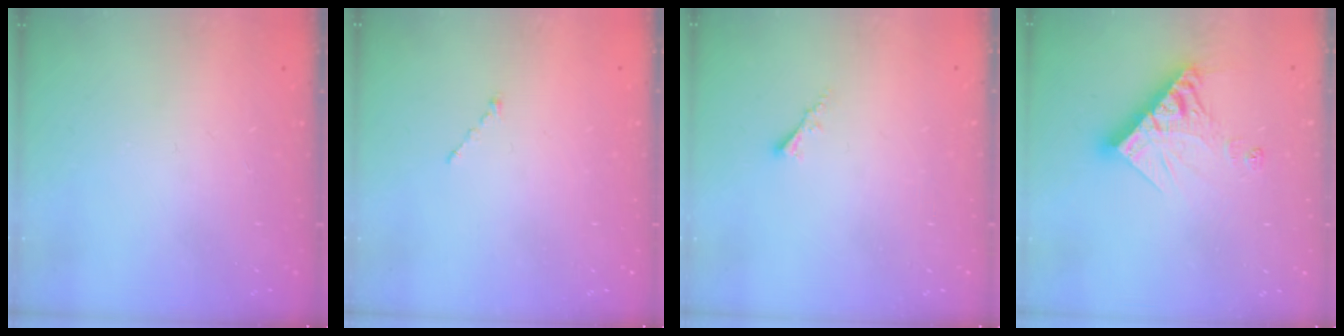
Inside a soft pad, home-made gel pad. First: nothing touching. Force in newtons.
{"total": 1.0, "press": 0.9, "slide": 0.3}
{"total": 1.8, "press": 1.7, "slide": 0.5}
{"total": 12.7, "press": 12.6, "slide": 1.6}